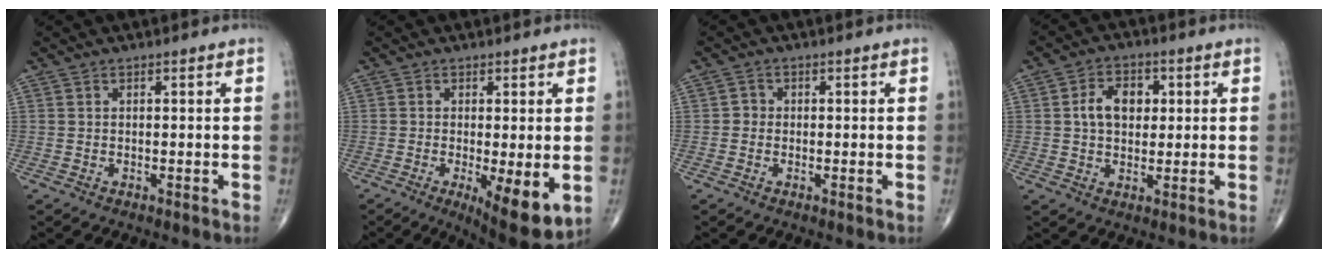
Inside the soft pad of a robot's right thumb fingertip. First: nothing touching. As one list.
[{"total": 9.6, "force": [-2.3, 2.8, 8.9], "torque": [-0.128, -0.024, -0.030]}, {"total": 1.3, "force": [-0.2, 1.2, 0.4], "torque": [0.002, 0.005, -0.009]}, {"total": 7.4, "force": [1.3, 5.2, 5.2], "torque": [-0.067, 0.008, 0.018]}]